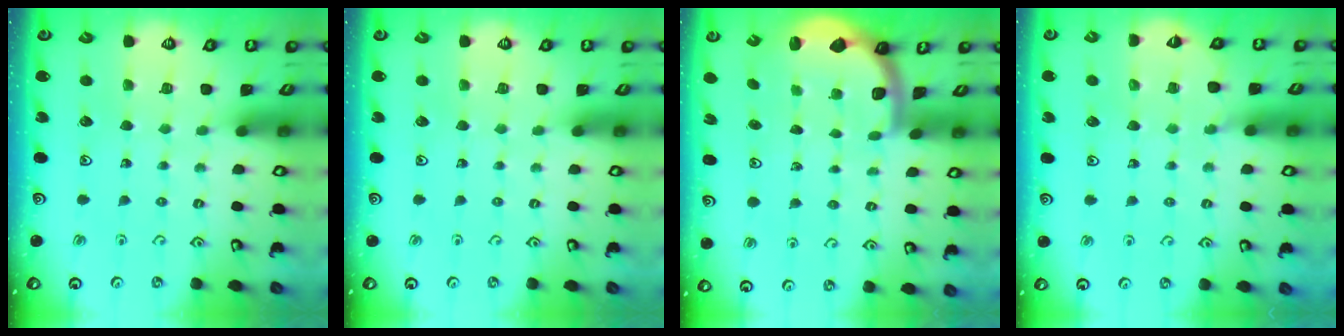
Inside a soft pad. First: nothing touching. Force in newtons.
{"total": 0.0}
{"total": 1.9, "press": 1.8, "slide": 0.5}
{"total": 4.8, "press": 4.6, "slide": 1.3}